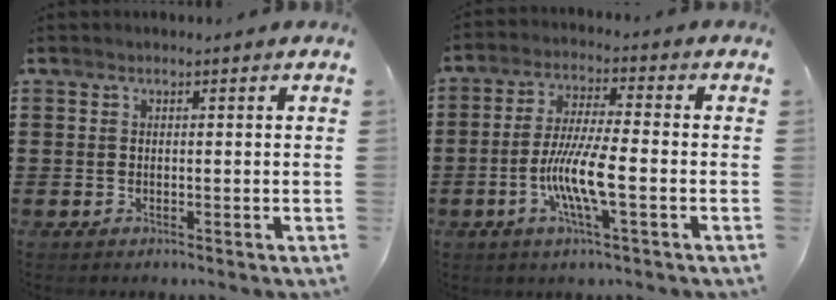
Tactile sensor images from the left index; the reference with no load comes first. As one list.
[{"total": 8.6, "force": [-2.9, 1.3, 8.0], "torque": [-0.166, -0.009, -0.062]}]